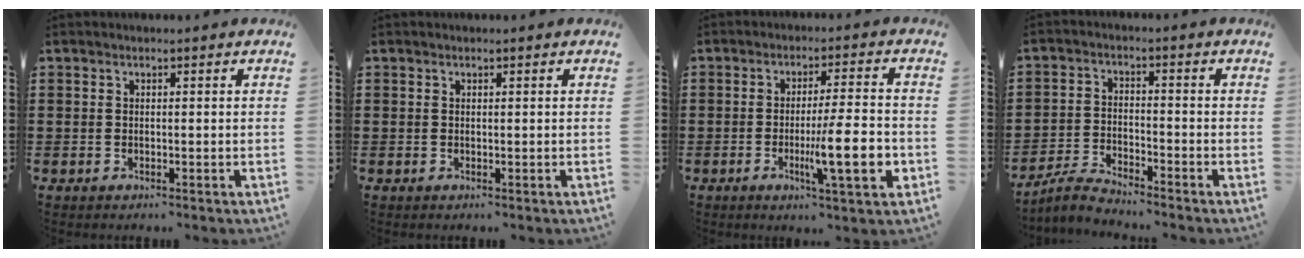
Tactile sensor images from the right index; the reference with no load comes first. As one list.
[{"total": 0.0}, {"total": 11.6, "force": [-2.9, 1.7, 11.1], "torque": [-0.167, -0.014, -0.048]}, {"total": 3.8, "force": [-3.7, 0.5, 0.8], "torque": [-0.031, 0.003, -0.080]}]